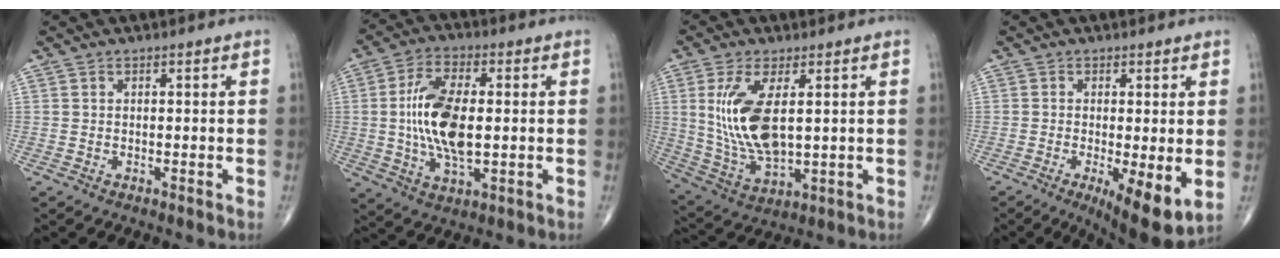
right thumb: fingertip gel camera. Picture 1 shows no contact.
{"total": 13.7, "force": [0.1, 6.3, 12.1], "torque": [-0.235, 0.000, 0.002]}
{"total": 13.4, "force": [2.5, 5.9, 11.8], "torque": [-0.248, -0.018, 0.064]}
{"total": 9.7, "force": [-2.2, 2.8, 9.0], "torque": [-0.138, -0.026, -0.031]}